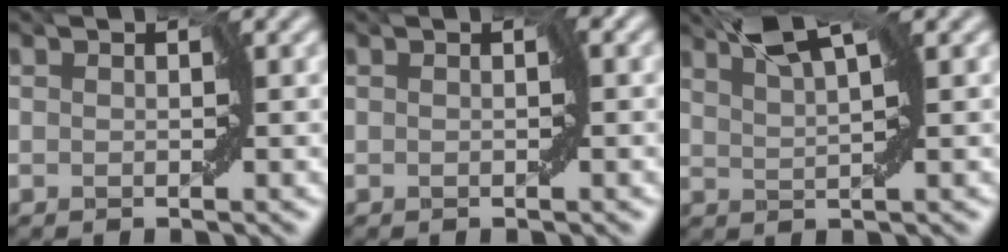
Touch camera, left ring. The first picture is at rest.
{"total": 1.2, "force": [0.0, 0.4, 1.1], "torque": [-0.021, 0.001, -0.004]}
{"total": 4.5, "force": [3.5, 0.3, 2.7], "torque": [-0.046, 0.016, 0.049]}